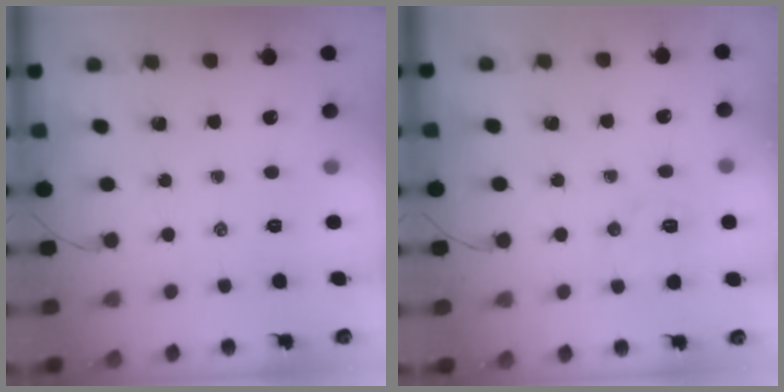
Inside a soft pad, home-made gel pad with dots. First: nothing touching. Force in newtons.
{"total": 5.9, "press": 5.8, "slide": 1.3}